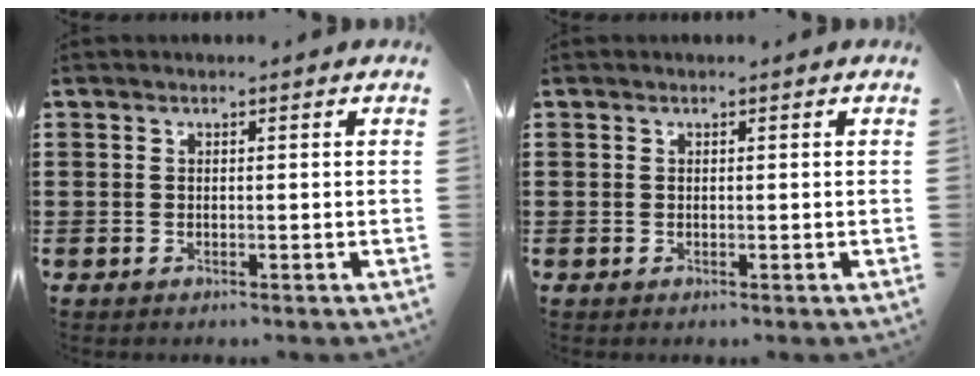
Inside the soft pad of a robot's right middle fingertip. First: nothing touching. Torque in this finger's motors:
{"motor_torque": [-1.06, 0.12, 0.02, -0.01]}